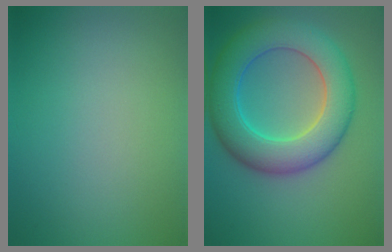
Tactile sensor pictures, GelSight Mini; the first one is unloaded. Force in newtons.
{"total": 8.8, "press": 8.8, "slide": 0.3}